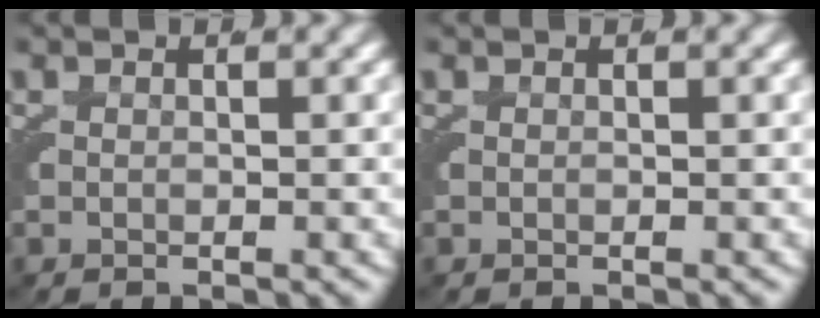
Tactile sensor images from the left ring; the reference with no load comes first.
{"total": 0.0}